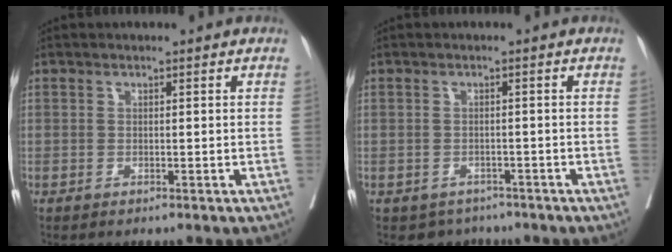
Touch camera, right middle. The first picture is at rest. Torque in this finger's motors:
{"motor_torque": [0.24, -0.11, -0.01, 0.00]}